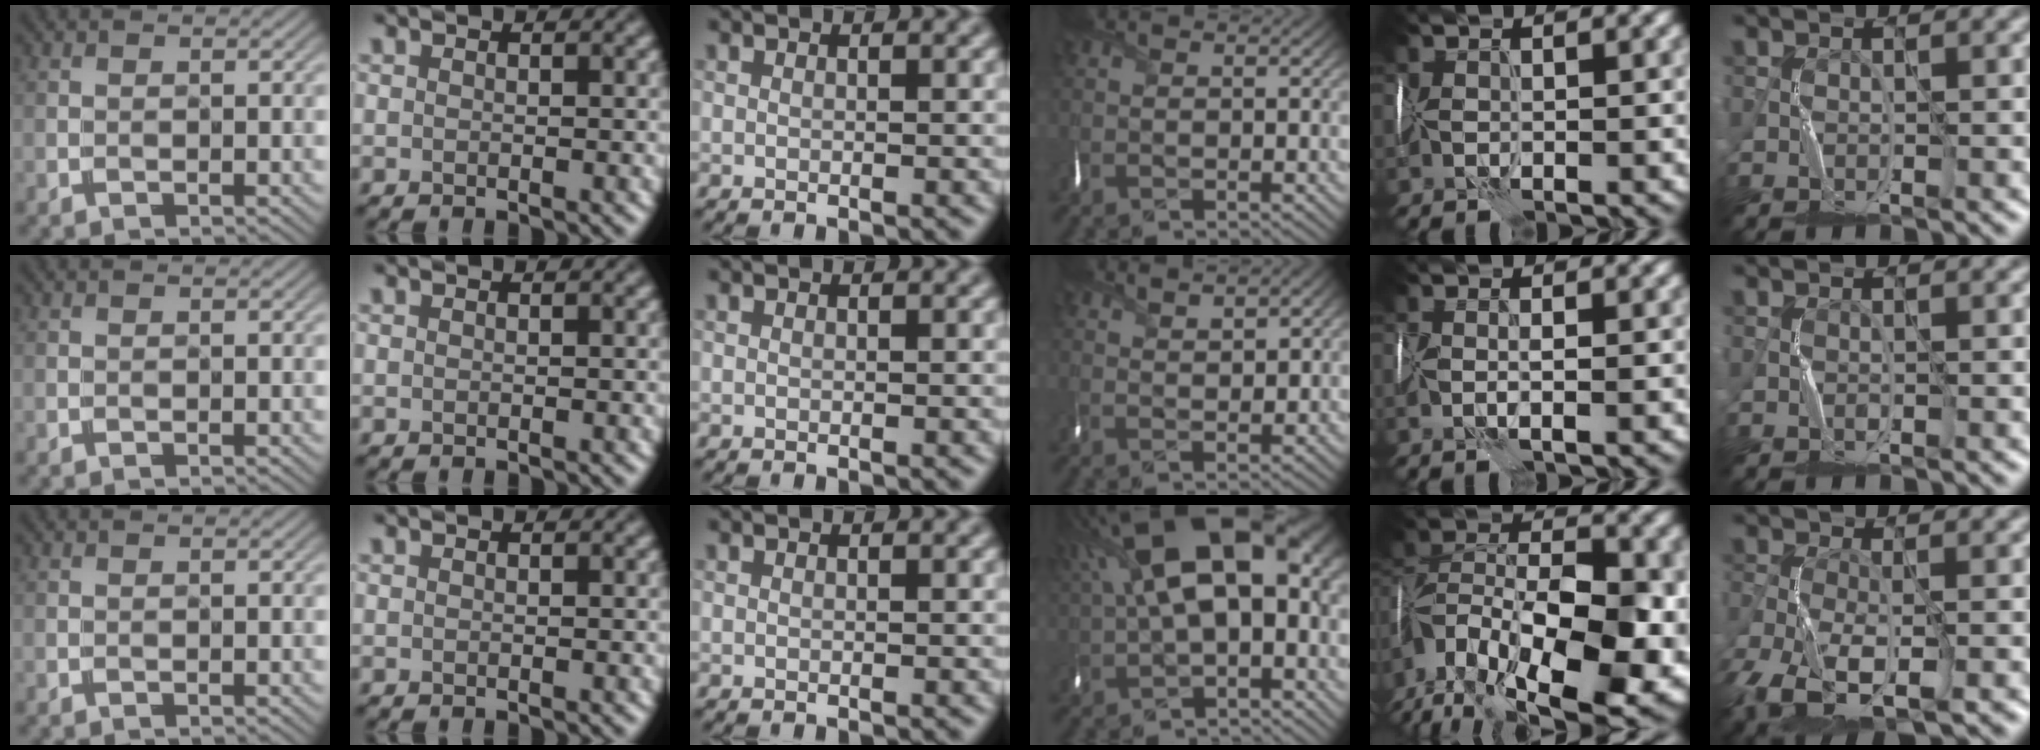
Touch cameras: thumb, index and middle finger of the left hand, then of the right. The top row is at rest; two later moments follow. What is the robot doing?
{"motion": "wrap", "object": "sponge"}